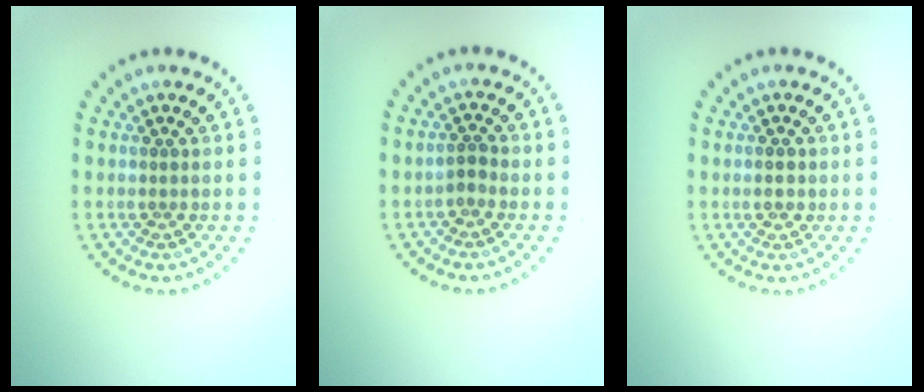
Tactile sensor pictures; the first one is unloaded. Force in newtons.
{"total": 1.1, "press": 0.9, "slide": 0.7}
{"total": 1.2, "press": 1.1, "slide": 0.3}